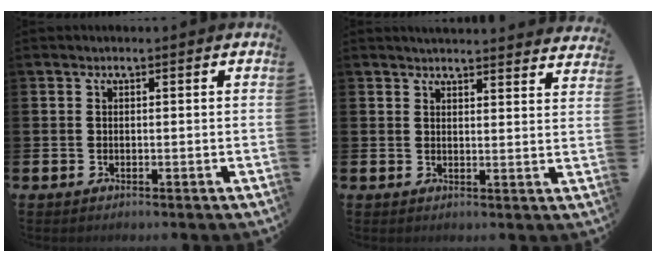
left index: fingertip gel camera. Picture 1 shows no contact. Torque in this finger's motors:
{"motor_torque": [0.80, -1.06, 0.12, 0.03]}